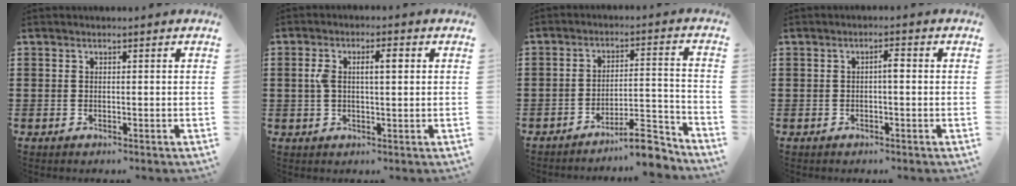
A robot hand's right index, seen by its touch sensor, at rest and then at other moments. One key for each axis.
{"total": 4.5, "fx": 0.8, "fy": 1.5, "fz": 4.1, "tx": -0.081, "ty": 0.002, "tz": 0.006}
{"total": 8.4, "fx": -7.3, "fy": 1.3, "fz": 4.0, "tx": -0.053, "ty": 0.020, "tz": -0.134}
{"total": 1.7, "fx": -0.1, "fy": 0.4, "fz": 1.6, "tx": -0.032, "ty": 0.003, "tz": -0.004}